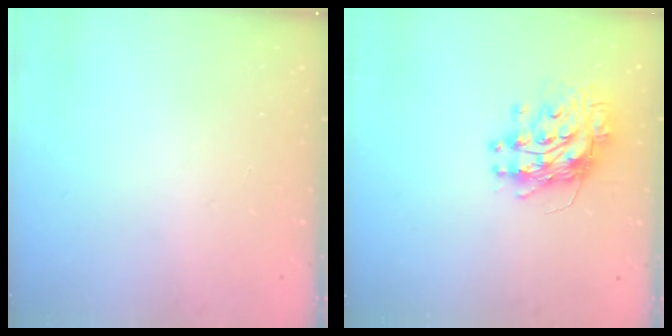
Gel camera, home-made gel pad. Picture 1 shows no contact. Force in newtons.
{"total": 11.5, "press": 11.4, "slide": 1.3}